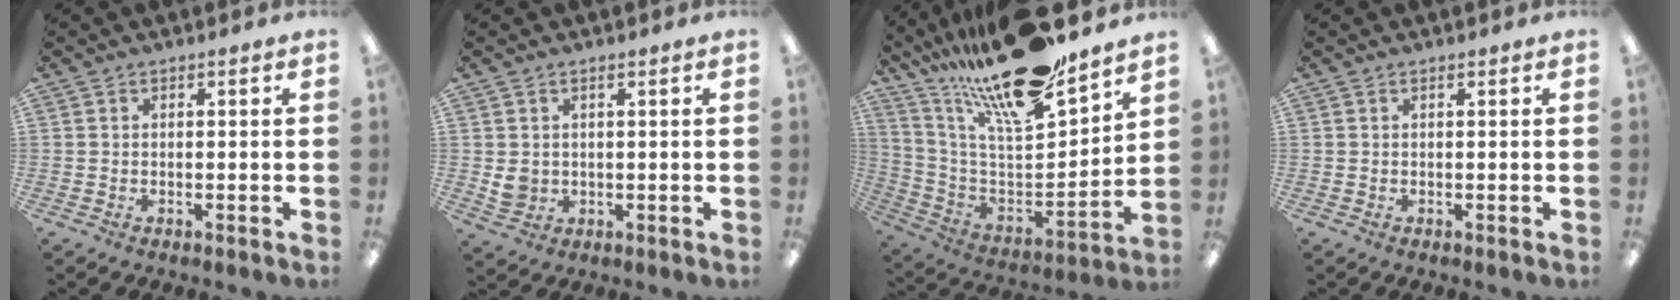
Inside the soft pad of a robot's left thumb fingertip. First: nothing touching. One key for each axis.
{"total": 3.4, "fx": 1.1, "fy": 2.9, "fz": 1.4, "tx": -0.023, "ty": 0.001, "tz": 0.020}
{"total": 22.5, "fx": 18.7, "fy": 4.4, "fz": 11.7, "tx": -0.199, "ty": -0.134, "tz": 0.312}
{"total": 0.0}